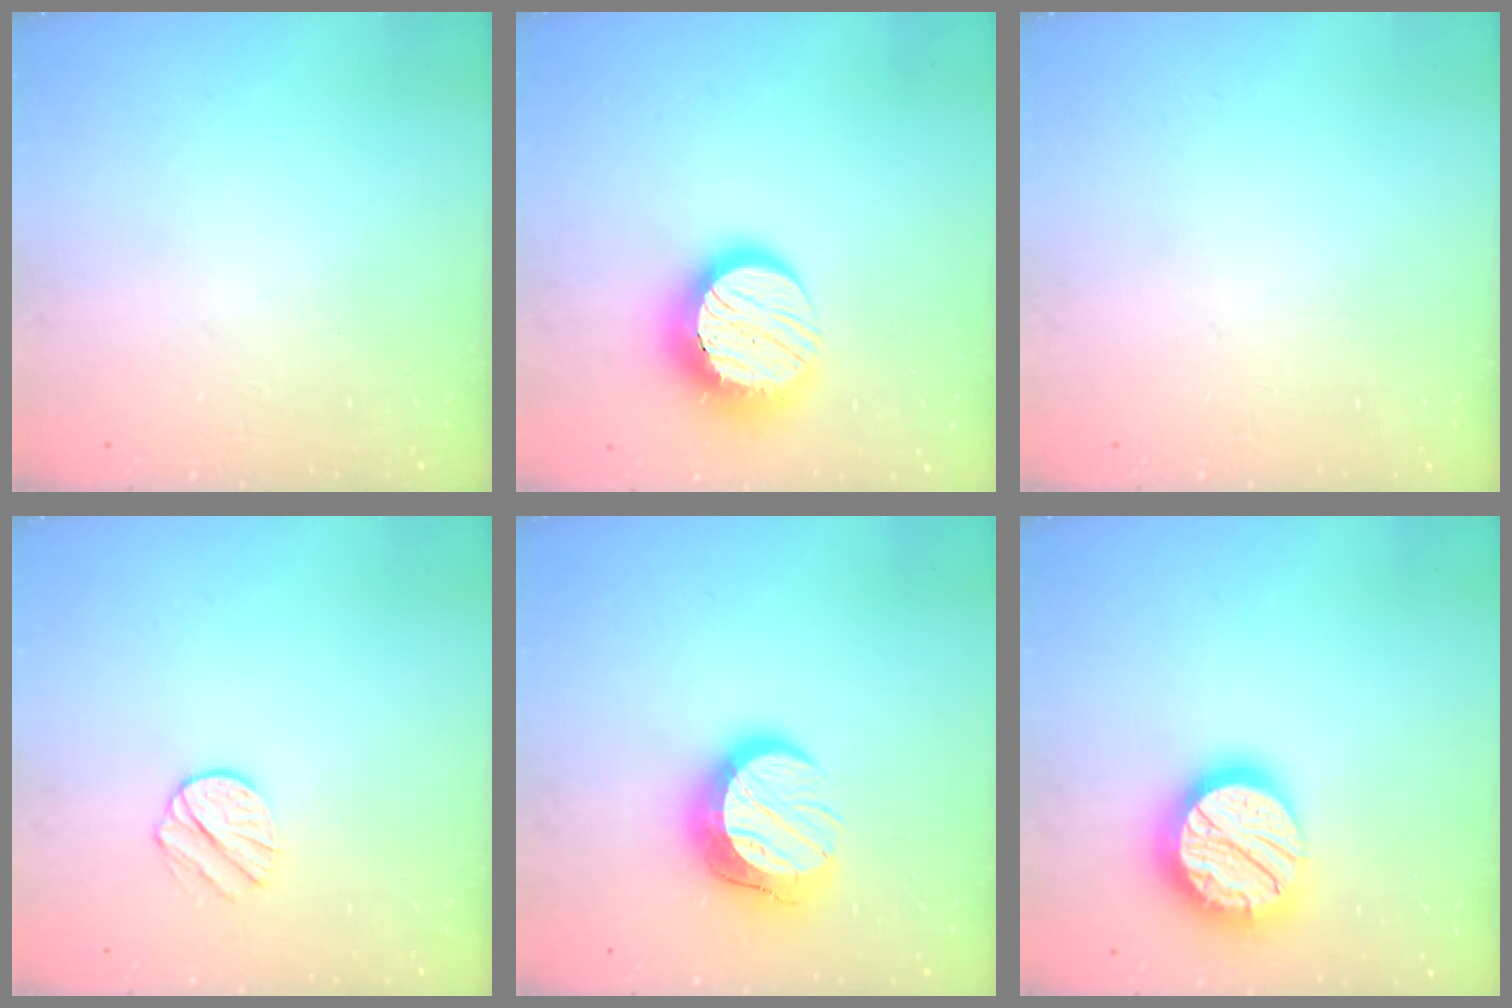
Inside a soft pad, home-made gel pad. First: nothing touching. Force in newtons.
{"total": 15.2, "press": 15.1, "slide": 0.8}
{"total": 0.0}
{"total": 7.7, "press": 7.7, "slide": 0.3}
{"total": 13.6, "press": 13.6, "slide": 1.2}
{"total": 19.0, "press": 18.9, "slide": 1.4}